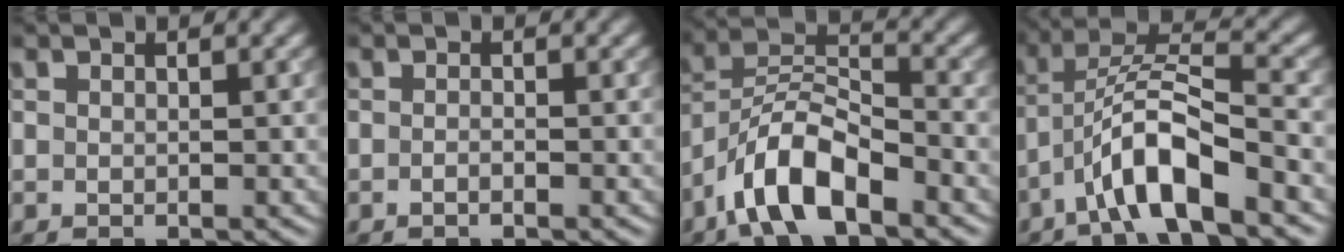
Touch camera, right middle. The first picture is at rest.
{"total": 0.7, "force": [-0.4, 0.2, 0.5], "torque": [-0.010, -0.001, -0.007]}
{"total": 7.1, "force": [-4.7, 2.6, 4.7], "torque": [-0.080, 0.009, -0.094]}
{"total": 7.1, "force": [-3.8, 1.6, 5.8], "torque": [-0.100, 0.017, -0.074]}